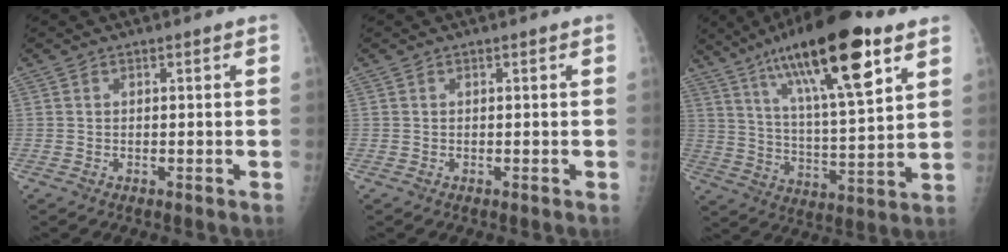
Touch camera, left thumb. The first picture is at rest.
{"total": 0.0}
{"total": 23.1, "force": [12.7, 5.8, 18.4], "torque": [-0.295, -0.034, 0.217]}